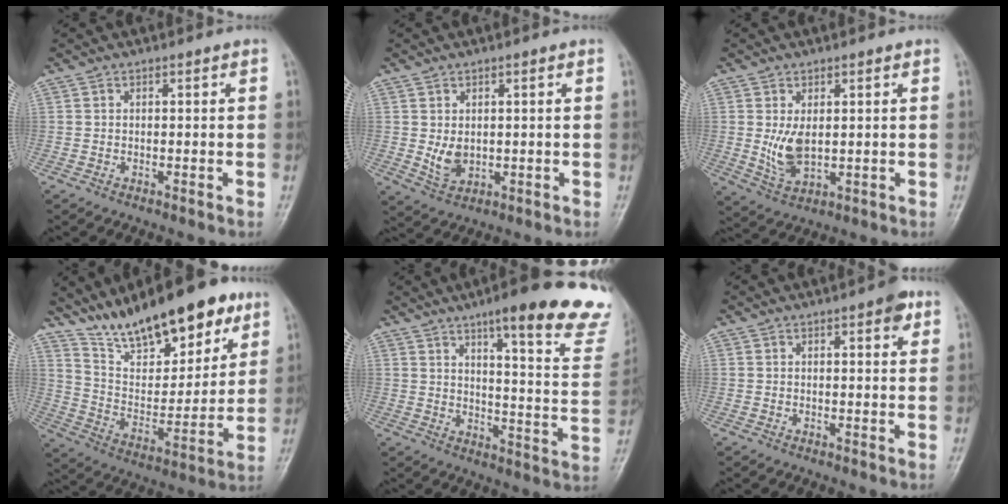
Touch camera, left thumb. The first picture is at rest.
{"total": 4.2, "force": [0.3, 3.0, 2.9], "torque": [-0.040, -0.012, 0.016]}
{"total": 5.8, "force": [0.8, 3.3, 4.7], "torque": [-0.083, -0.017, 0.023]}
{"total": 21.7, "force": [15.3, 8.3, 12.9], "torque": [-0.159, -0.061, 0.261]}
{"total": 23.9, "force": [16.9, 4.6, 16.2], "torque": [-0.177, -0.081, 0.207]}
{"total": 3.1, "force": [1.6, 1.0, 2.4], "torque": [-0.025, -0.004, 0.016]}